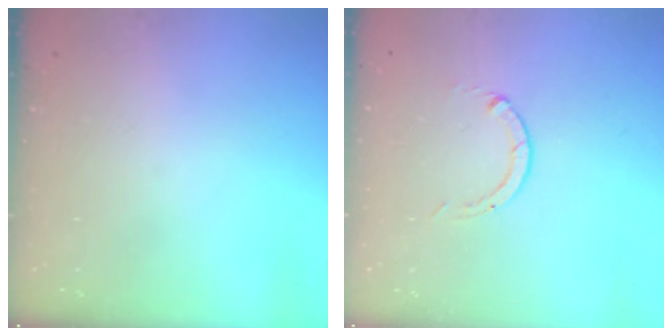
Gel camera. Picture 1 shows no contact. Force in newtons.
{"total": 0.0}